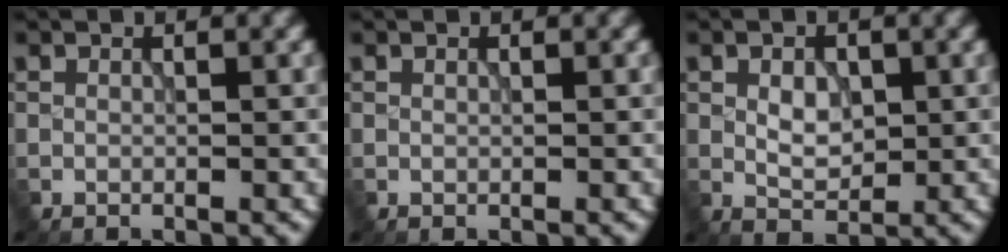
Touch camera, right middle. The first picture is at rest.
{"total": 0.0}
{"total": 2.6, "force": [0.3, 1.8, 2.0], "torque": [-0.033, 0.000, 0.005]}